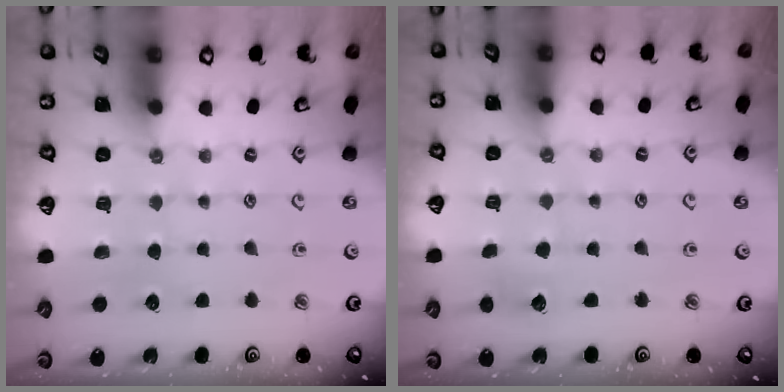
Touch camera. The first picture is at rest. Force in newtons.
{"total": 2.9, "press": 2.9, "slide": 0.2}